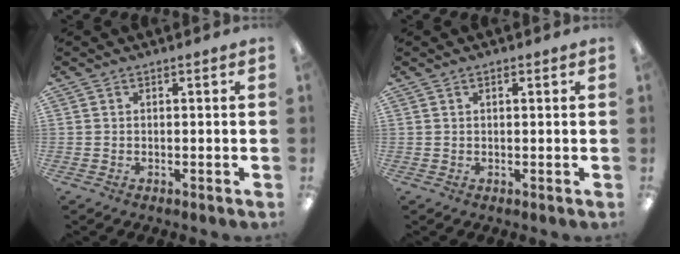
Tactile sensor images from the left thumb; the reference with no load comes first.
{"total": 0.8, "force": [0.5, 0.4, 0.5], "torque": [-0.010, 0.004, 0.009]}